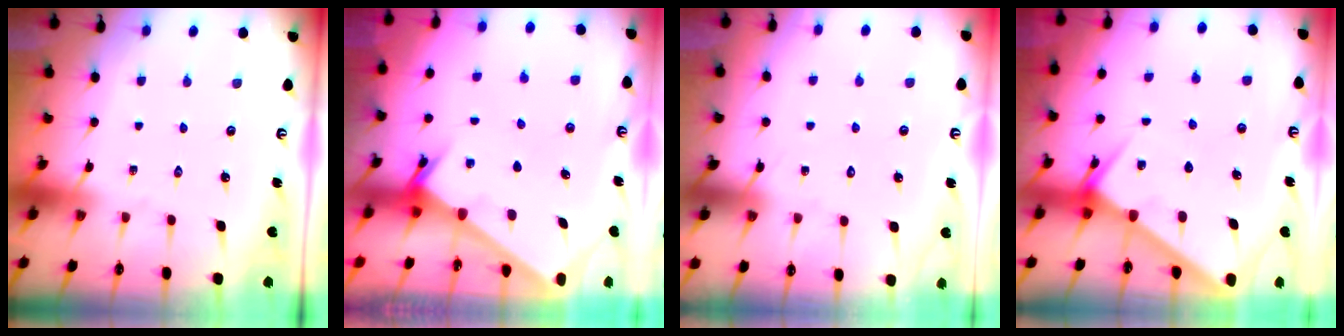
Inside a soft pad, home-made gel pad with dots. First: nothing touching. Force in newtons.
{"total": 2.3, "press": 2.3, "slide": 0.3}
{"total": 4.7, "press": 4.7, "slide": 0.4}
{"total": 3.3, "press": 3.3, "slide": 0.4}